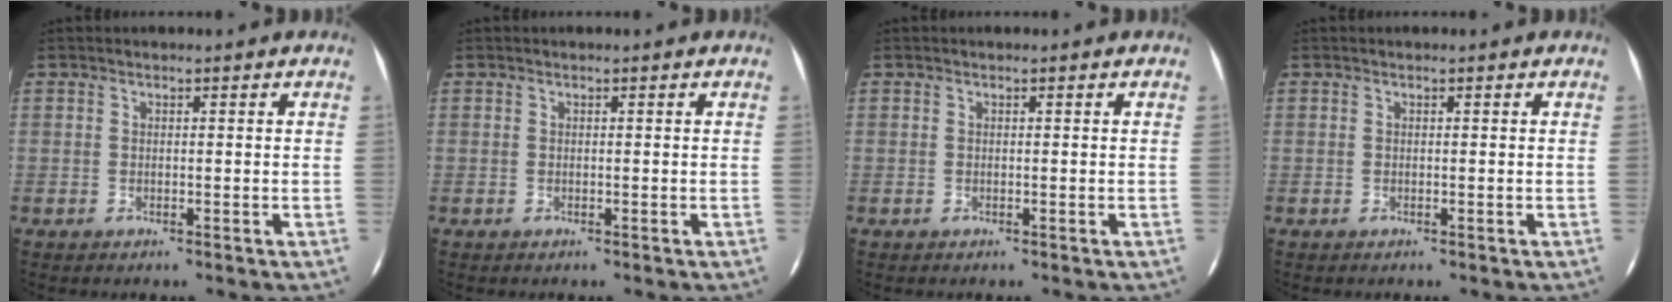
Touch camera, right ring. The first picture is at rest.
{"total": 0.0}
{"total": 0.0}
{"total": 0.0}